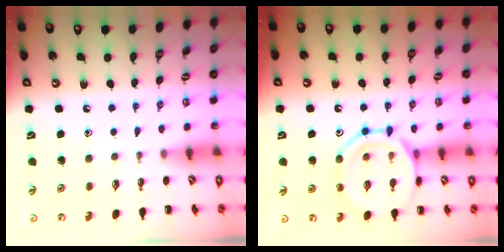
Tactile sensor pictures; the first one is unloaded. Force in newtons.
{"total": 14.5, "press": 14.5, "slide": 1.3}